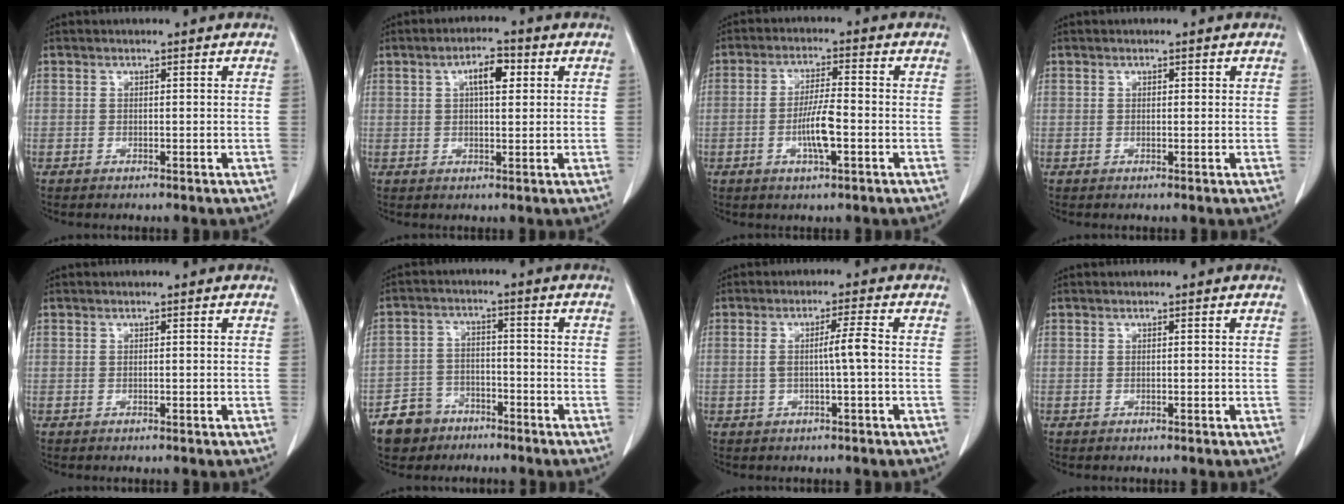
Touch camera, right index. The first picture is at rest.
{"total": 5.3, "force": [1.7, 2.1, 4.6], "torque": [-0.084, 0.012, 0.030]}
{"total": 6.5, "force": [-1.8, 1.3, 6.1], "torque": [-0.120, 0.002, -0.030]}
{"total": 1.1, "force": [0.3, 0.7, 0.8], "torque": [-0.020, 0.002, 0.005]}
{"total": 0.0}
{"total": 7.8, "force": [-5.3, 5.5, 1.6], "torque": [-0.040, 0.008, -0.092]}
{"total": 4.2, "force": [-0.3, 0.0, 4.2], "torque": [-0.079, 0.008, 0.000]}
{"total": 0.0}